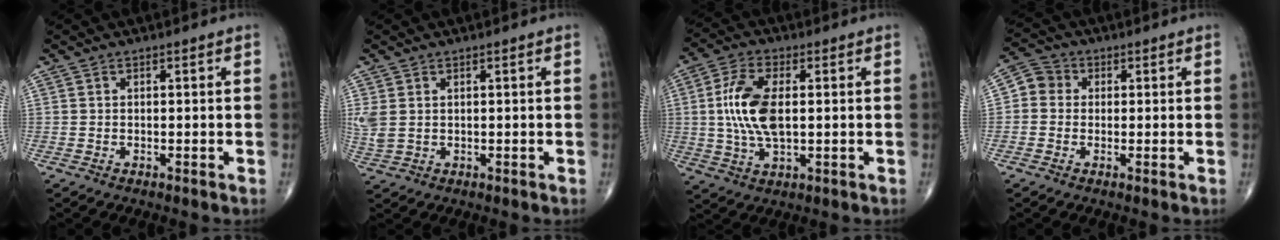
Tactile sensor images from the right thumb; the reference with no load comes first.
{"total": 3.5, "force": [0.8, 2.4, 2.5], "torque": [-0.077, 0.004, 0.022]}
{"total": 11.2, "force": [0.8, 5.3, 9.8], "torque": [-0.207, 0.000, 0.016]}
{"total": 4.5, "force": [0.2, 4.1, 1.7], "torque": [-0.012, 0.010, -0.009]}